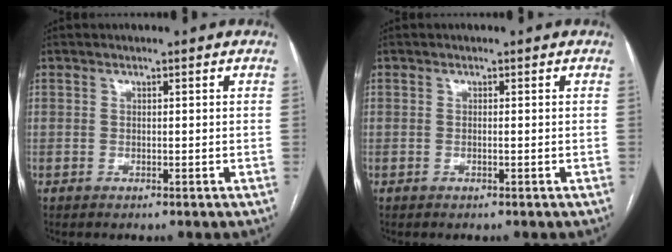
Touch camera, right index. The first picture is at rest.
{"total": 0.0}